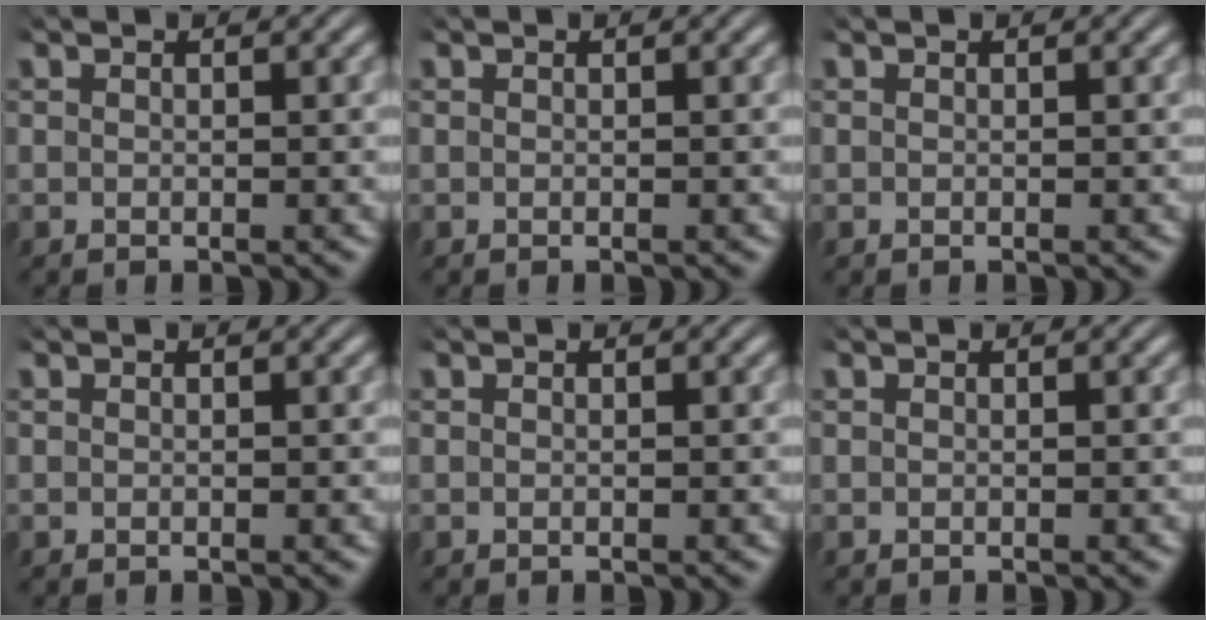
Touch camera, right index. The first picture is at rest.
{"total": 0.0}
{"total": 0.0}
{"total": 0.0}
{"total": 0.0}
{"total": 0.0}